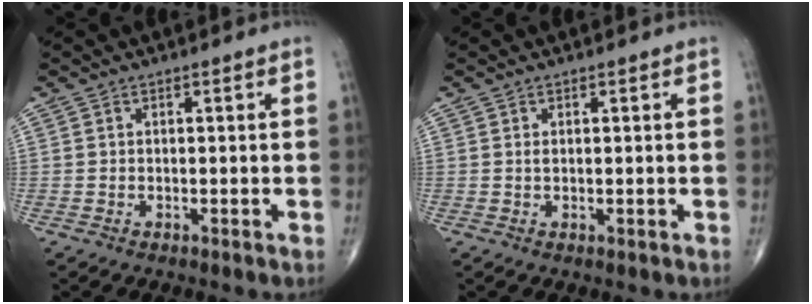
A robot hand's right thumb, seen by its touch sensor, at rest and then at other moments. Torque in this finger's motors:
{"motor_torque": [-0.06, 0.15, -0.21, -0.23, 0.00]}